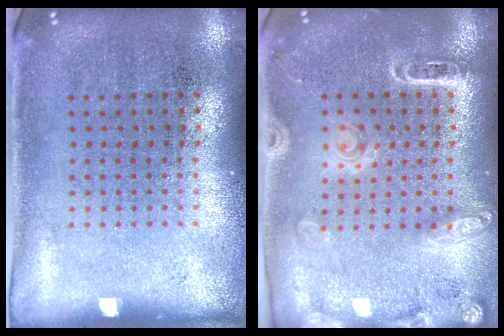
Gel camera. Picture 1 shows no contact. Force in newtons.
{"total": 1.8, "press": 1.7, "slide": 0.6}